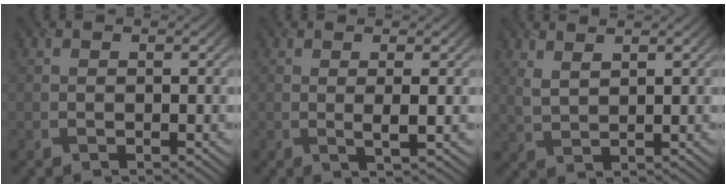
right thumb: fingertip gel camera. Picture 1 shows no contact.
{"total": 1.9, "force": [0.2, 0.0, 1.9], "torque": [-0.037, 0.003, 0.001]}
{"total": 2.6, "force": [2.1, 0.6, 1.3], "torque": [-0.040, -0.001, 0.050]}